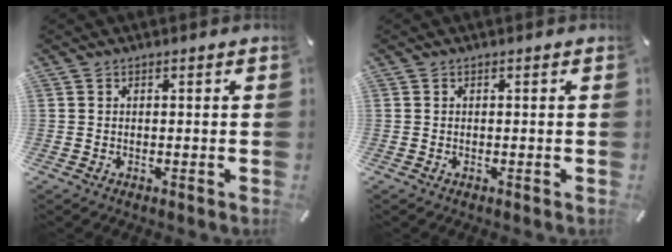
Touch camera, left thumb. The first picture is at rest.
{"total": 0.0}